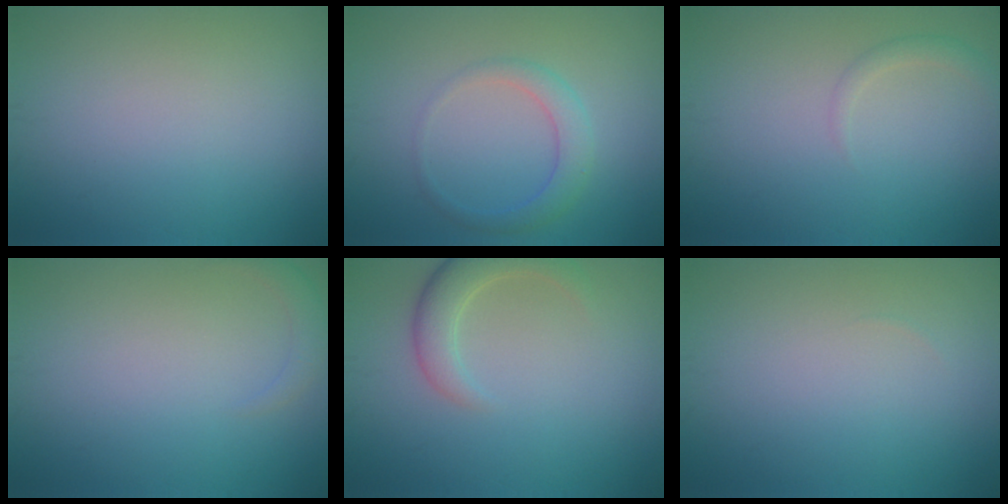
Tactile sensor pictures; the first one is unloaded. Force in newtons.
{"total": 2.4, "press": 2.4, "slide": 0.1}
{"total": 1.2, "press": 1.2, "slide": 0.1}
{"total": 1.3, "press": 1.3, "slide": 0.2}
{"total": 3.6, "press": 3.6, "slide": 0.2}
{"total": 0.0}